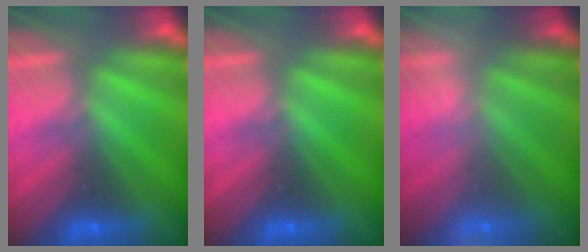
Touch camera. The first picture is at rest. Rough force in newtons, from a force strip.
{"total": 0.0}
{"total": 2.1}